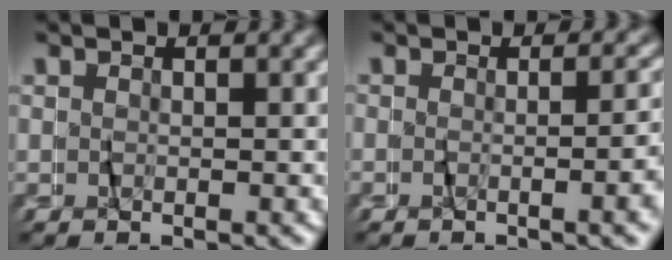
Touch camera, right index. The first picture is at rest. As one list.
[{"total": 2.2, "force": [-1.2, -0.7, 1.7], "torque": [-0.017, 0.008, -0.021]}]